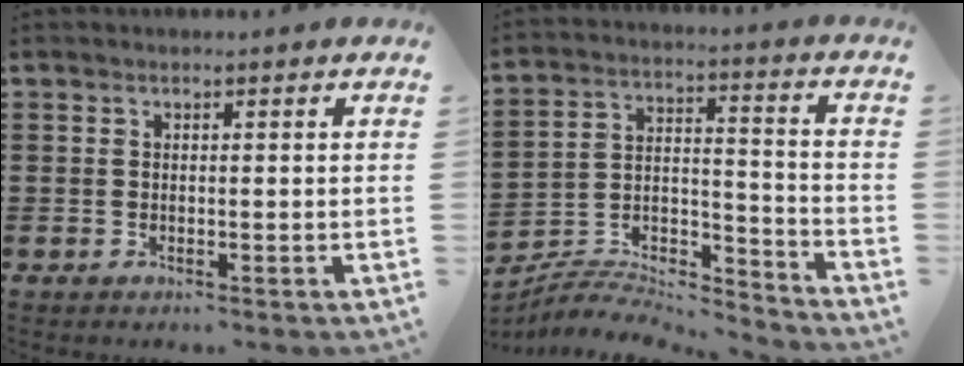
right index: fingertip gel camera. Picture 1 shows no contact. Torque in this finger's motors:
{"motor_torque": [-0.79, -0.65, 0.07, 0.04]}